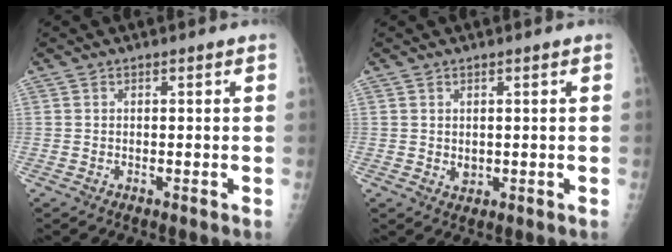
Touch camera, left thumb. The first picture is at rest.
{"total": 1.8, "force": [0.1, 1.4, 1.1], "torque": [-0.010, -0.003, 0.007]}